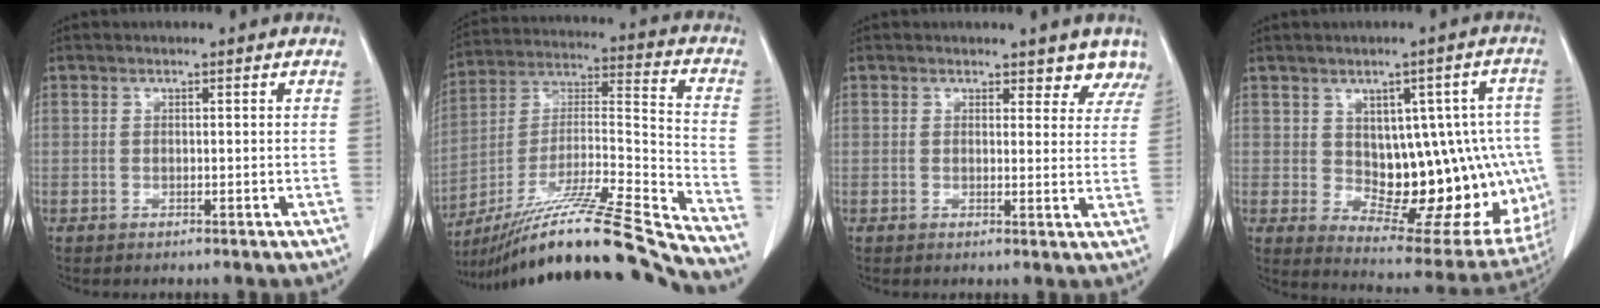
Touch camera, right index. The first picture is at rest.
{"total": 24.1, "force": [-21.2, -2.1, 11.3], "torque": [-0.187, -0.010, -0.360]}
{"total": 4.5, "force": [4.0, 2.1, 0.6], "torque": [0.022, -0.011, 0.026]}
{"total": 18.6, "force": [-0.8, 8.6, 16.5], "torque": [-0.151, 0.024, 0.020]}